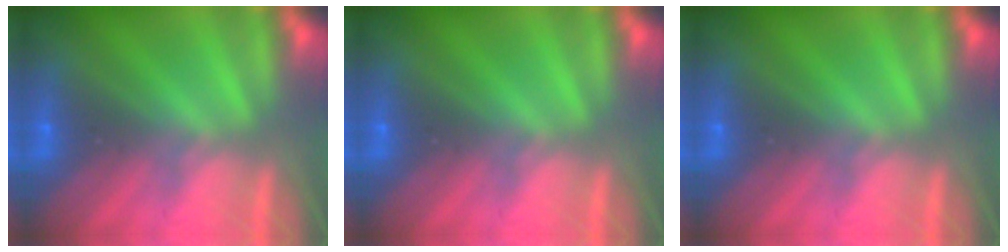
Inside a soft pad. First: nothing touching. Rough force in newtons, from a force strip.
{"total": 0.0}
{"total": 0.0}